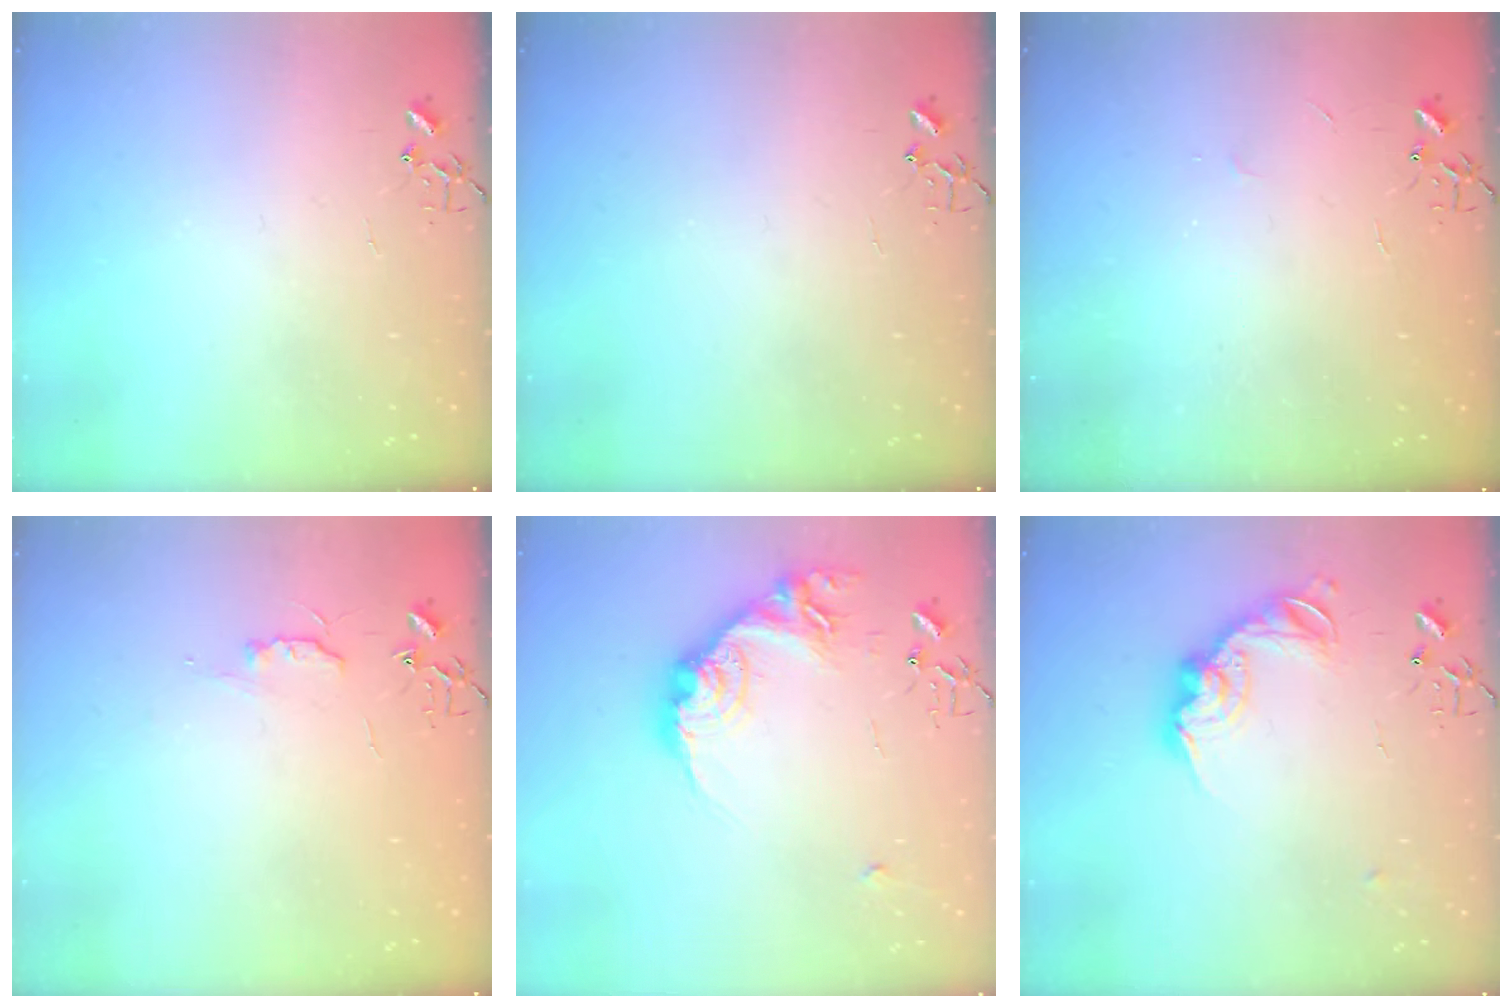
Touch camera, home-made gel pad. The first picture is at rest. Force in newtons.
{"total": 0.0}
{"total": 2.1, "press": 2.1, "slide": 0.4}
{"total": 5.0, "press": 4.9, "slide": 0.7}
{"total": 17.6, "press": 17.5, "slide": 0.9}
{"total": 14.6, "press": 14.6, "slide": 0.7}